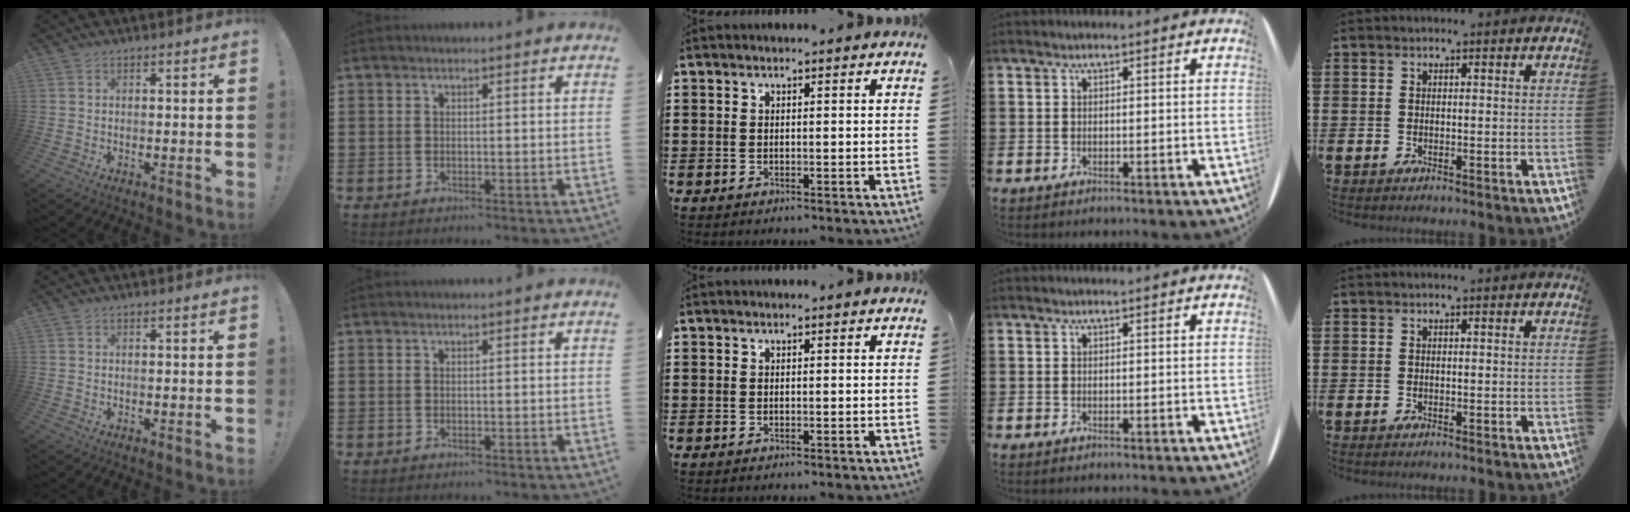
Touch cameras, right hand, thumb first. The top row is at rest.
{}